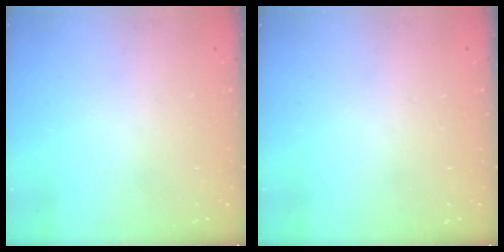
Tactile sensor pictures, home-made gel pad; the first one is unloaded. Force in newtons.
{"total": 0.0}